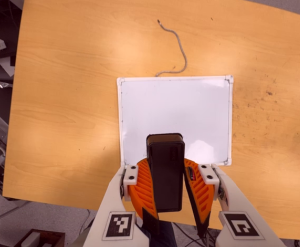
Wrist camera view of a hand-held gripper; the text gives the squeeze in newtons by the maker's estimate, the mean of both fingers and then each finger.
{"total": 10.3, "left": 9.8, "right": 10.8}